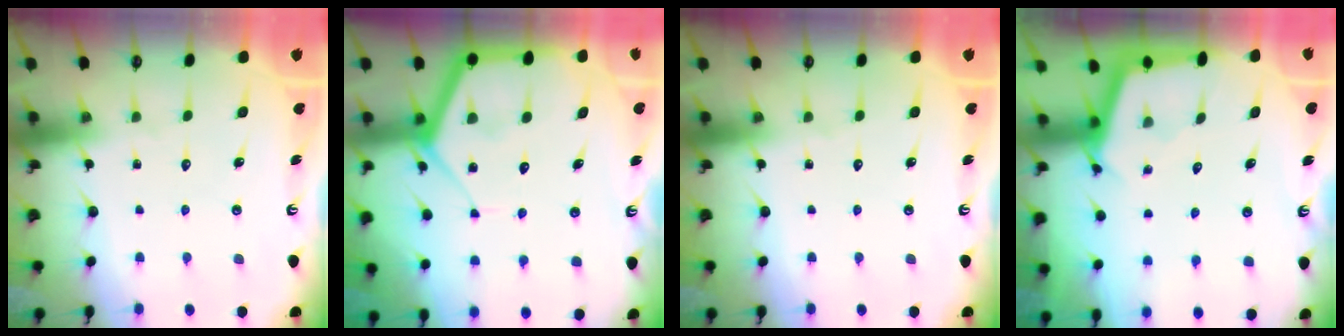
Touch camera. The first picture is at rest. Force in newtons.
{"total": 10.3, "press": 10.3, "slide": 0.9}
{"total": 0.0}
{"total": 2.3, "press": 2.3, "slide": 0.1}